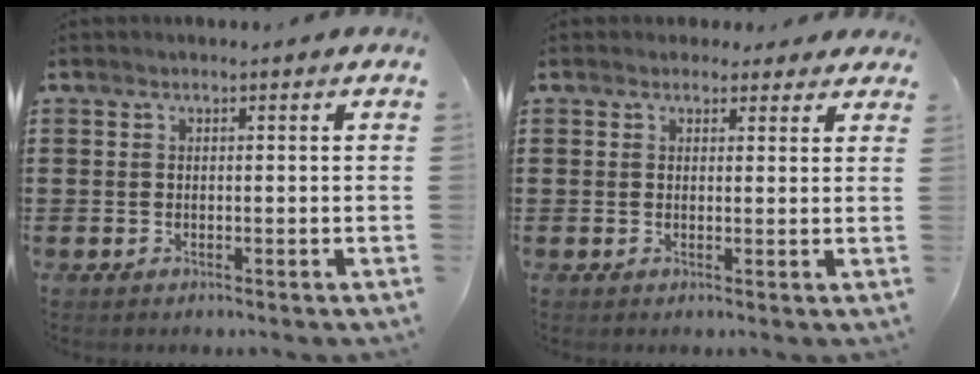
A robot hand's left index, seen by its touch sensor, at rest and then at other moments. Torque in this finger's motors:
{"motor_torque": [2.14, 0.00, 0.17, 0.04]}